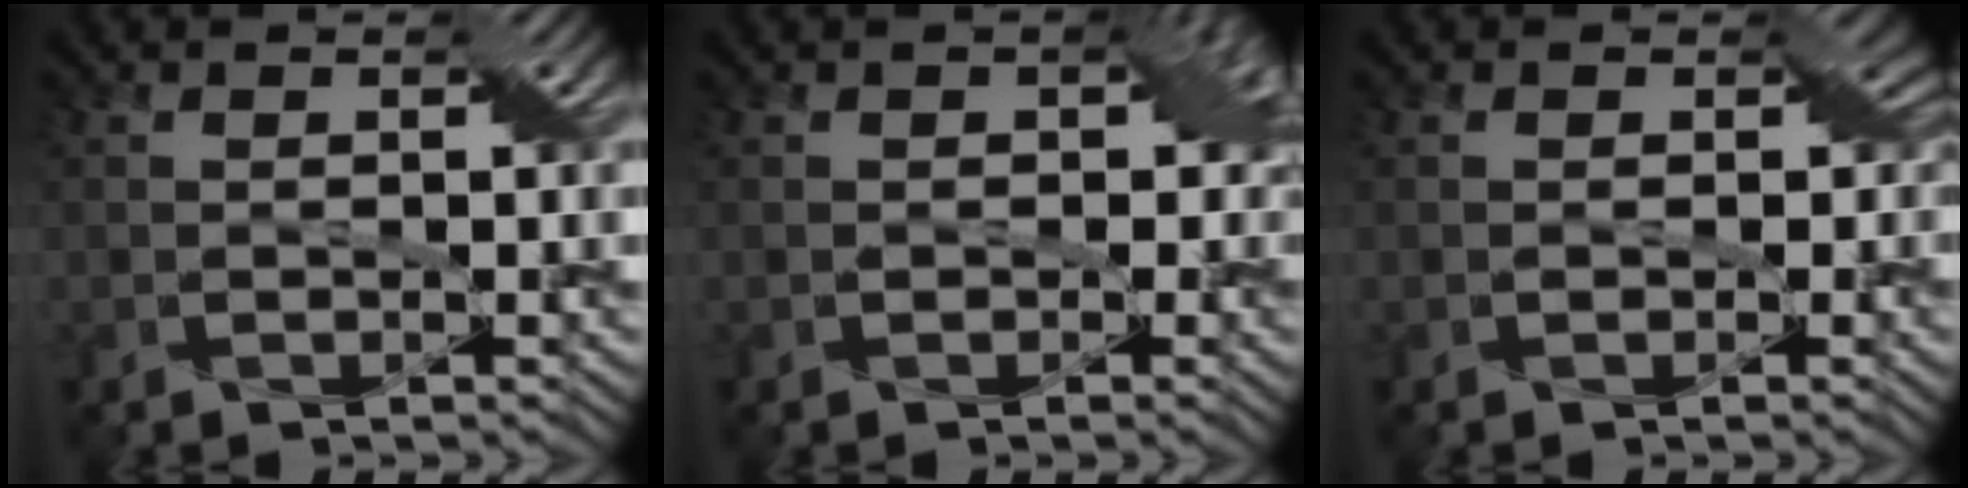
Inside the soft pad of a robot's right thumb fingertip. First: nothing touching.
{"total": 3.7, "force": [0.1, 2.8, 2.4], "torque": [-0.029, 0.000, -0.001]}
{"total": 2.4, "force": [0.1, 2.1, 1.2], "torque": [-0.015, -0.002, -0.003]}